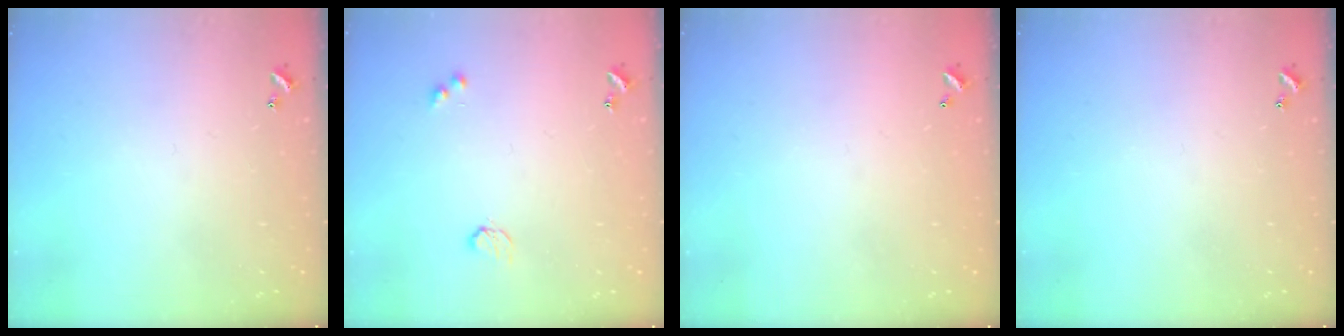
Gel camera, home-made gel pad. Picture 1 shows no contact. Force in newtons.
{"total": 3.2, "press": 3.1, "slide": 0.6}
{"total": 2.8, "press": 2.8, "slide": 0.1}
{"total": 0.0}